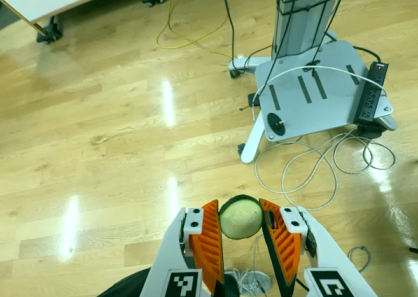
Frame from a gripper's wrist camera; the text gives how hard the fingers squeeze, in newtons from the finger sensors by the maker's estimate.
{"total": 8.1, "left": 7.9, "right": 8.3}